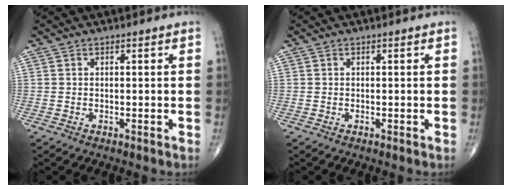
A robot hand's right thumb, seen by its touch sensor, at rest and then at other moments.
{"total": 0.0}